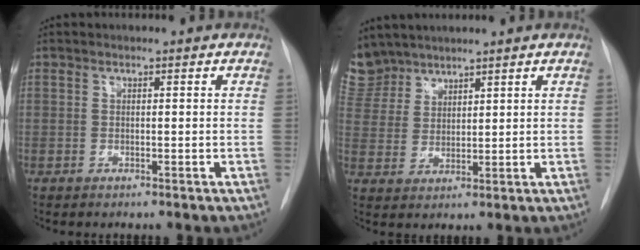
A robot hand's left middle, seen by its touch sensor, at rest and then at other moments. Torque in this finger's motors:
{"motor_torque": [0.22, -0.08, -0.10, -0.09]}